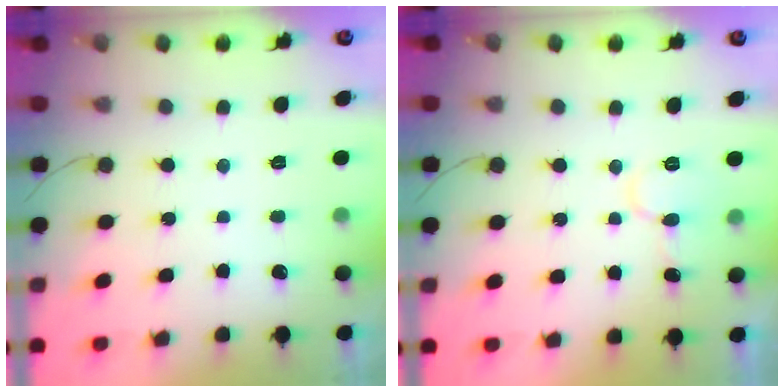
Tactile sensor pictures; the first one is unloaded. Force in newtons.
{"total": 6.6, "press": 6.6, "slide": 0.6}